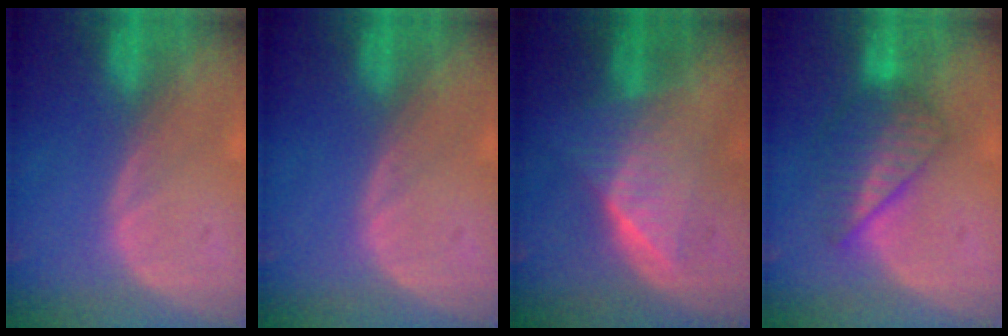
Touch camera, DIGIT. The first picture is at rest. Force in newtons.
{"total": 0.0}
{"total": 6.5, "press": 6.2, "slide": 1.8}
{"total": 6.3, "press": 6.1, "slide": 1.4}